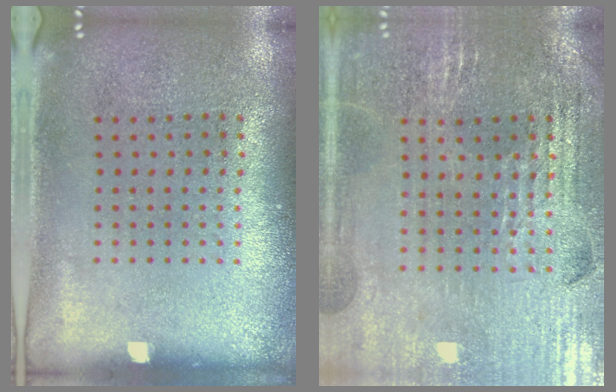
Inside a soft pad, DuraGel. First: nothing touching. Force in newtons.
{"total": 2.9, "press": 2.8, "slide": 0.5}